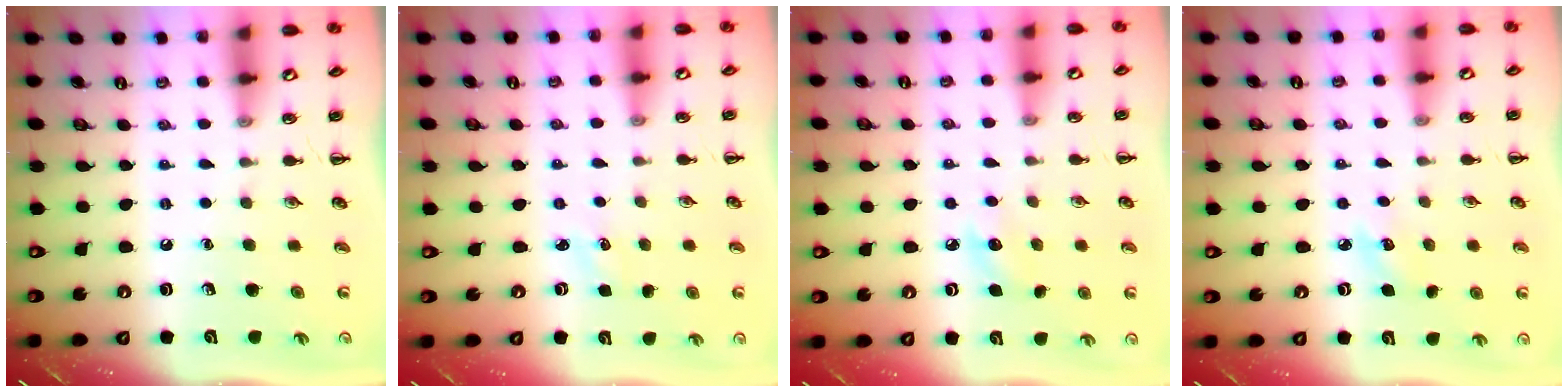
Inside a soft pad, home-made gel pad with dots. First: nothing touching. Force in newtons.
{"total": 1.5, "press": 1.4, "slide": 0.4}
{"total": 7.3, "press": 7.1, "slide": 1.7}
{"total": 4.5, "press": 4.4, "slide": 1.0}